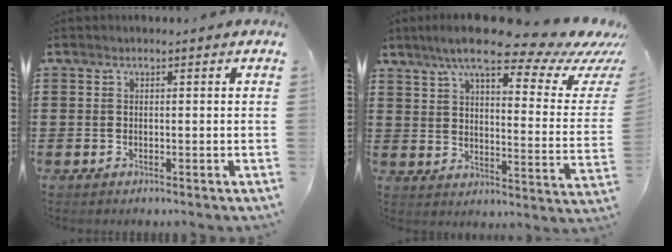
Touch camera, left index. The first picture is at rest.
{"total": 12.7, "force": [9.6, 1.3, 8.1], "torque": [-0.159, -0.052, 0.155]}